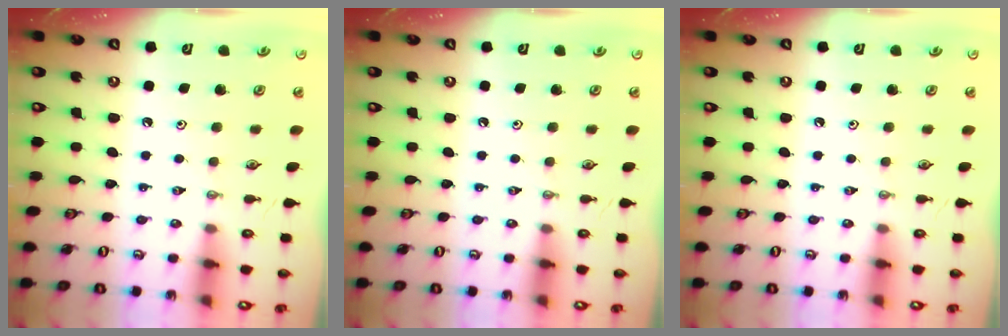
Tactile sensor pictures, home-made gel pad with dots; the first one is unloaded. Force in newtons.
{"total": 0.0}
{"total": 0.0}